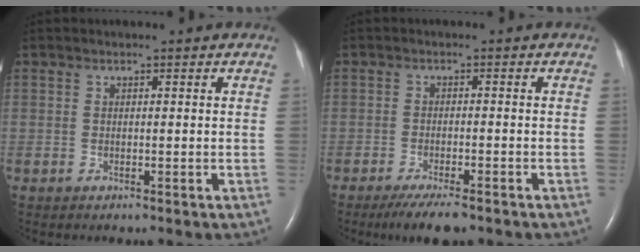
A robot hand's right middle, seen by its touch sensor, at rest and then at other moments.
{"total": 6.1, "force": [-4.6, 1.1, 3.8], "torque": [-0.062, -0.013, -0.070]}